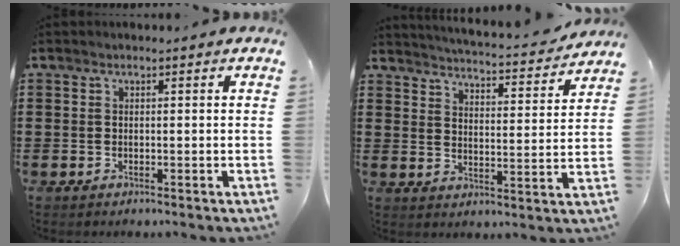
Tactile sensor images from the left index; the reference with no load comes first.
{"total": 4.0, "force": [3.9, -0.5, 0.7], "torque": [-0.027, -0.038, 0.060]}